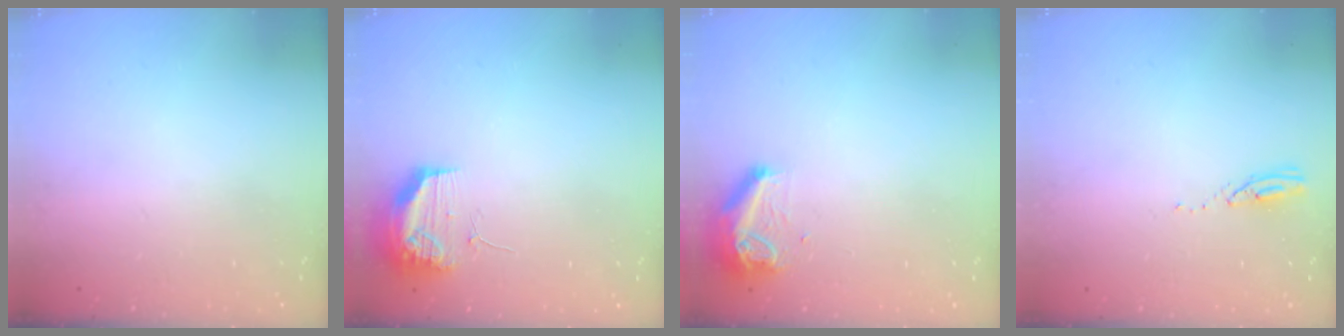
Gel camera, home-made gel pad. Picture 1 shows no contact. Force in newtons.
{"total": 19.1, "press": 13.1, "slide": 13.9}
{"total": 9.3, "press": 9.3, "slide": 0.7}
{"total": 3.2, "press": 3.2, "slide": 0.3}